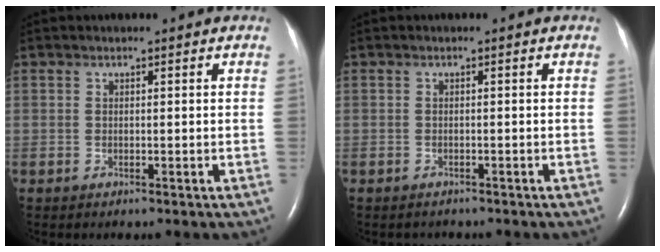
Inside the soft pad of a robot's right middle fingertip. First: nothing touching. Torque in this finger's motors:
{"motor_torque": [-0.04, -0.04, 0.00, 0.02]}